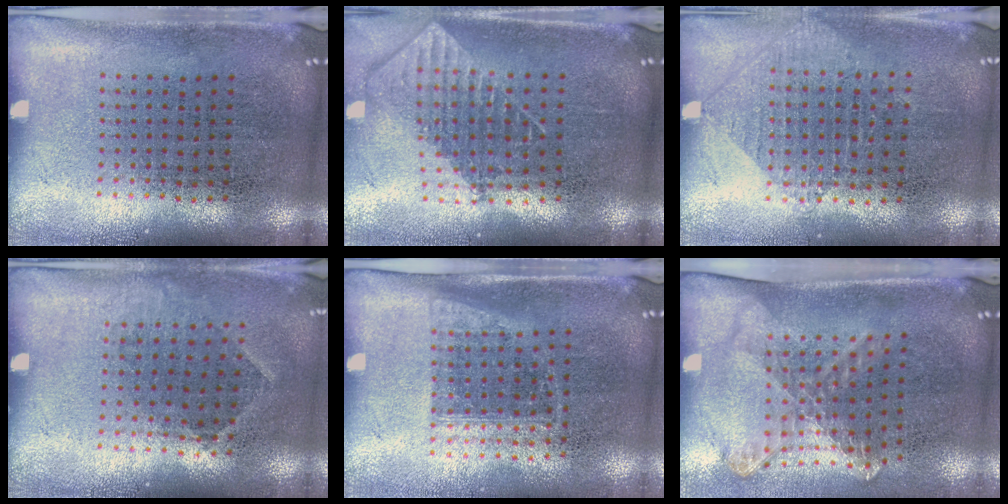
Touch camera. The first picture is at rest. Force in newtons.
{"total": 1.9, "press": 1.5, "slide": 1.3}
{"total": 1.0, "press": 0.9, "slide": 0.2}
{"total": 0.8, "press": 0.7, "slide": 0.5}
{"total": 1.0, "press": 0.8, "slide": 0.6}
{"total": 1.9, "press": 1.4, "slide": 1.3}